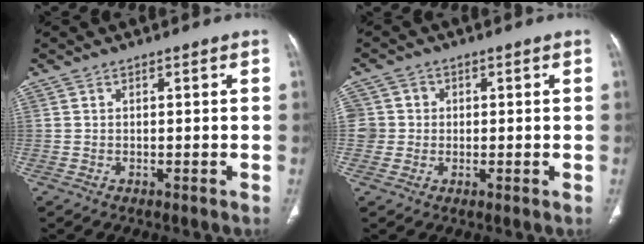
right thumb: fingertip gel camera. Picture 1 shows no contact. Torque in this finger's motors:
{"motor_torque": [0.60, 0.59, 0.39, 0.18, 0.02]}